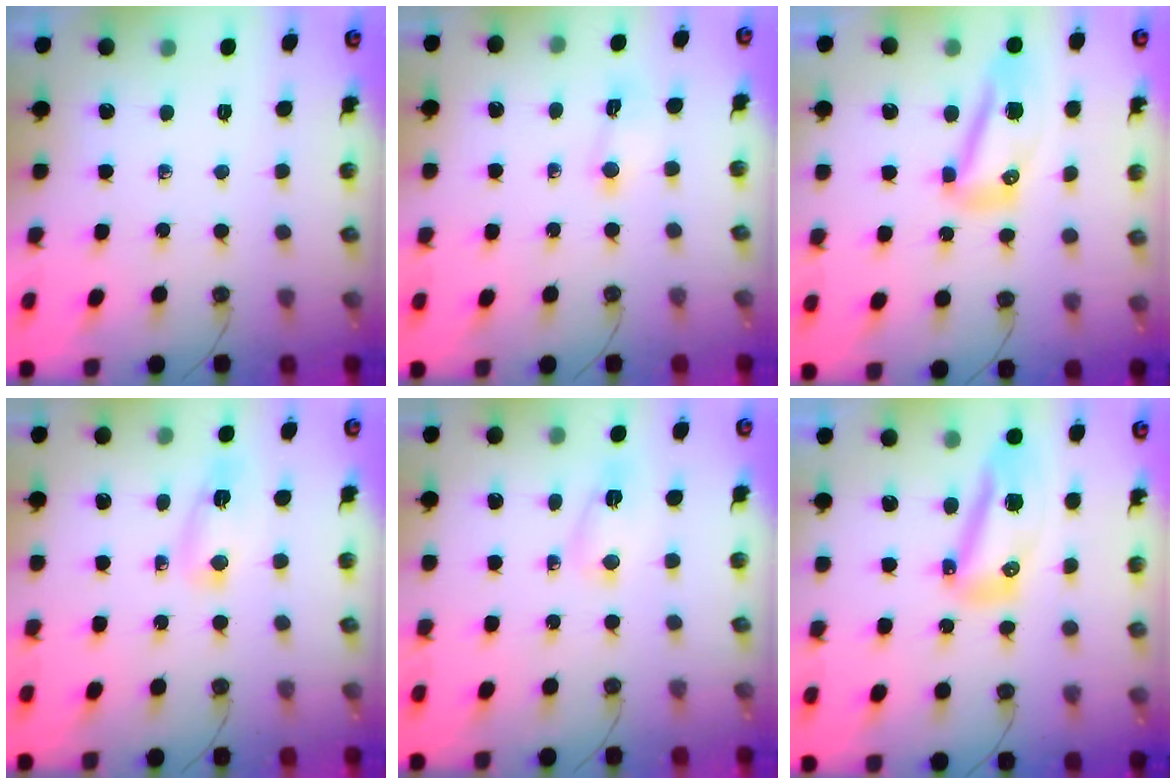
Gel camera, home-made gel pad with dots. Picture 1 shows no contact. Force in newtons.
{"total": 4.1, "press": 4.1, "slide": 0.6}
{"total": 8.6, "press": 8.6, "slide": 1.0}
{"total": 4.1, "press": 4.0, "slide": 0.9}
{"total": 3.0, "press": 2.9, "slide": 0.6}
{"total": 26.9, "press": 15.3, "slide": 22.2}